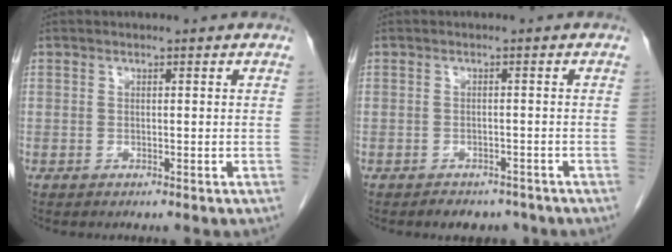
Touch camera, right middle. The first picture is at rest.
{"total": 3.8, "force": [-3.2, 1.8, 0.6], "torque": [-0.005, 0.003, -0.041]}